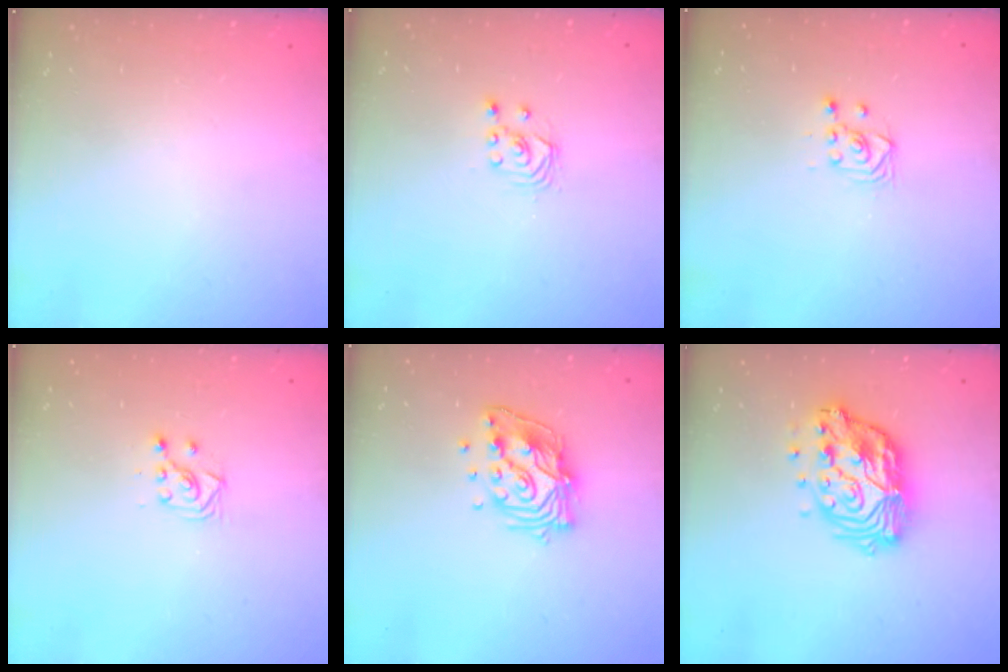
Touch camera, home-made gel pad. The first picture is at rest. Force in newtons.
{"total": 1.7, "press": 1.7, "slide": 0.2}
{"total": 3.2, "press": 3.1, "slide": 0.7}
{"total": 3.7, "press": 3.6, "slide": 0.9}
{"total": 13.3, "press": 13.2, "slide": 1.5}
{"total": 15.5, "press": 15.5, "slide": 1.3}